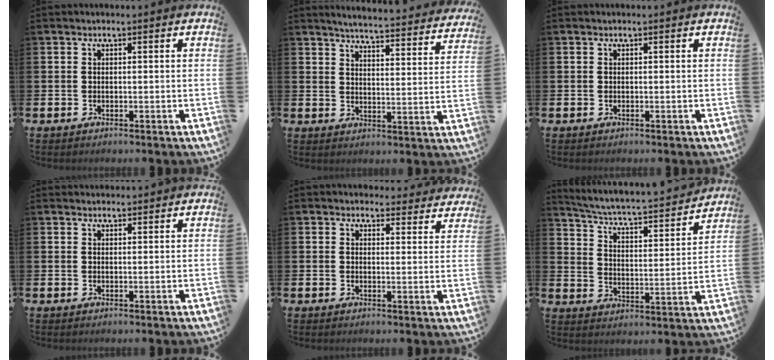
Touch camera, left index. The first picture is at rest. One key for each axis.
{"total": 5.1, "fx": 5.0, "fy": -0.1, "fz": 1.1, "tx": -0.034, "ty": -0.042, "tz": 0.083}
{"total": 0.0}
{"total": 1.4, "fx": 1.4, "fy": 0.3, "fz": 0.0, "tx": 0.013, "ty": -0.006, "tz": 0.023}
{"total": 3.1, "fx": 3.0, "fy": 1.0, "fz": -0.3, "tx": 0.008, "ty": -0.016, "tz": 0.051}
{"total": 5.2, "fx": 4.8, "fy": 0.5, "fz": 1.9, "tx": -0.061, "ty": -0.047, "tz": 0.073}